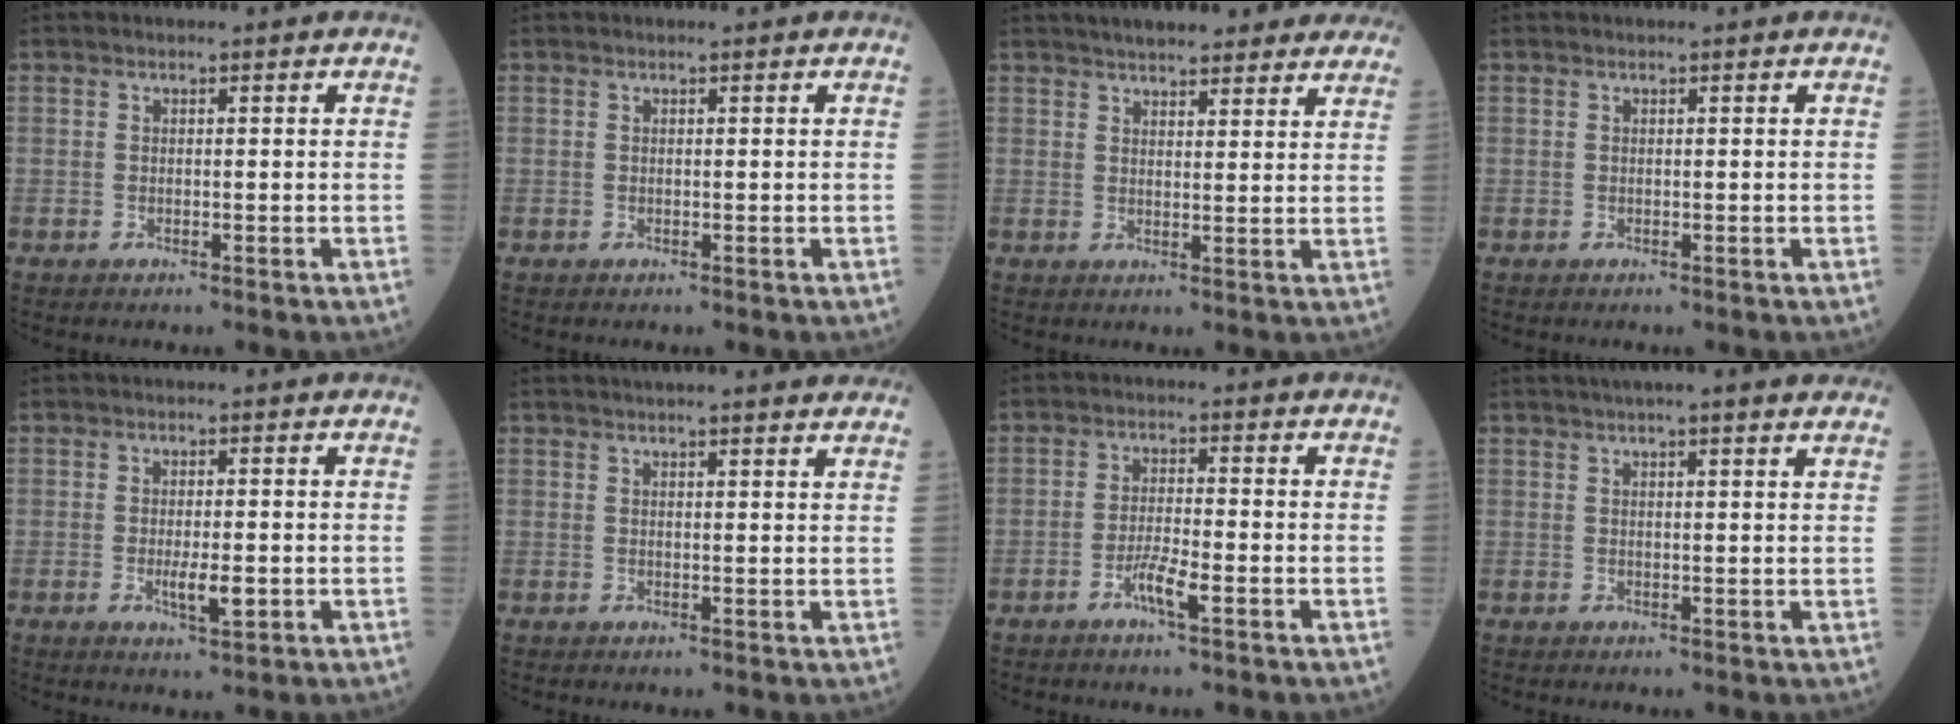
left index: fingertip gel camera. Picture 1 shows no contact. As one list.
[{"total": 0.0}, {"total": 14.7, "force": [12.8, 3.5, 6.2], "torque": [-0.065, 0.027, 0.156]}, {"total": 0.0}, {"total": 3.4, "force": [-0.8, 0.8, 3.2], "torque": [-0.062, -0.004, -0.009]}, {"total": 12.5, "force": [11.3, 1.2, 5.2], "torque": [-0.063, 0.029, 0.130]}, {"total": 3.6, "force": [-1.9, 0.1, 3.1], "torque": [-0.063, -0.003, -0.038]}, {"total": 10.1, "force": [8.5, 0.7, 5.4], "torque": [-0.071, 0.029, 0.098]}]